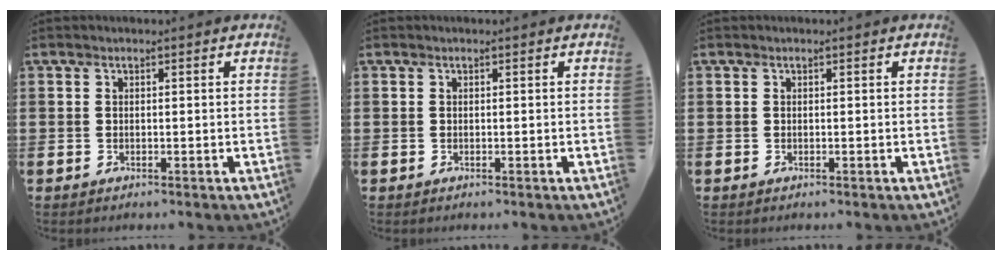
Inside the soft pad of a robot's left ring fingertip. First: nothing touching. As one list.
[{"total": 0.0}, {"total": 0.0}]